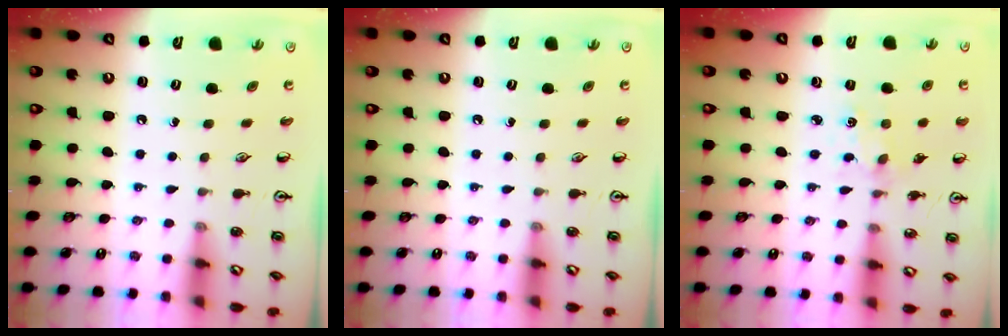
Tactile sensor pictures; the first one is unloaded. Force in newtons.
{"total": 0.0}
{"total": 1.0, "press": 1.0, "slide": 0.2}